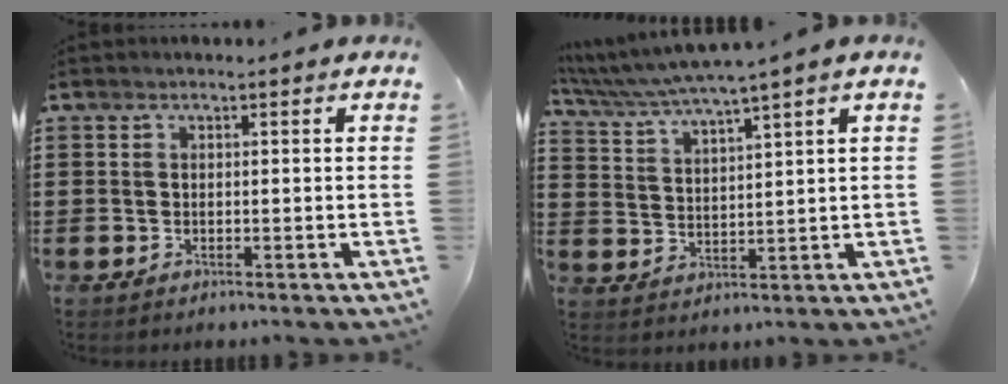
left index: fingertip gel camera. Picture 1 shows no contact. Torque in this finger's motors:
{"motor_torque": [2.06, -0.07, 0.84, 0.21]}